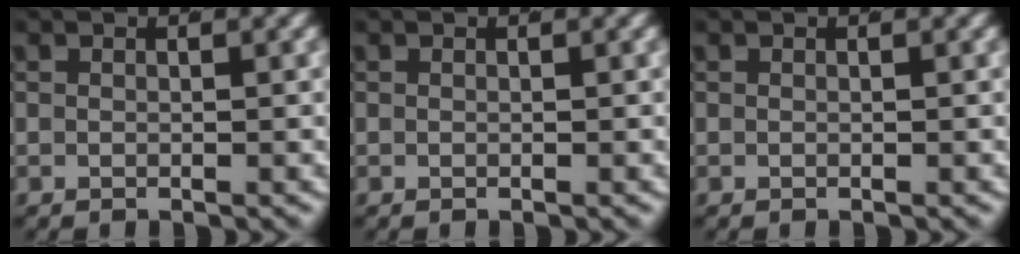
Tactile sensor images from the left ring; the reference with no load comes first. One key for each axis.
{"total": 0.0}
{"total": 0.0}